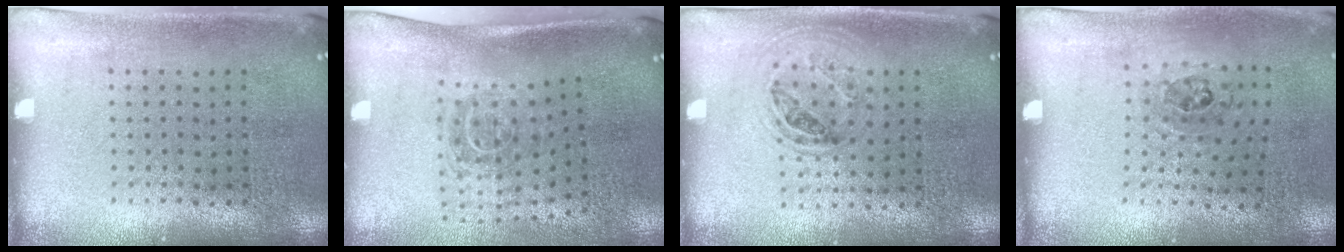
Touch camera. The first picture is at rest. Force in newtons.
{"total": 1.8, "press": 1.2, "slide": 1.4}
{"total": 1.0, "press": 0.9, "slide": 0.3}
{"total": 1.1, "press": 0.7, "slide": 0.8}